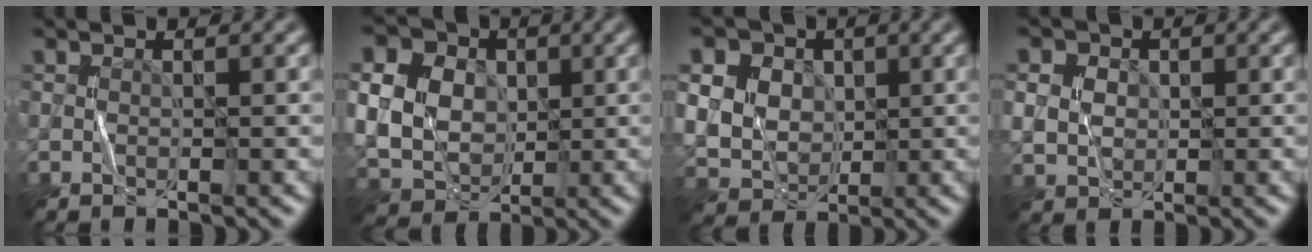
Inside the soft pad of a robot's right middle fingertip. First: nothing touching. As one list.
[{"total": 15.3, "force": [3.0, 13.2, 7.2], "torque": [-0.177, 0.034, 0.038]}, {"total": 14.0, "force": [4.5, 11.5, 6.6], "torque": [-0.150, 0.036, 0.066]}, {"total": 7.5, "force": [2.7, 6.0, 3.6], "torque": [-0.079, 0.032, 0.027]}]